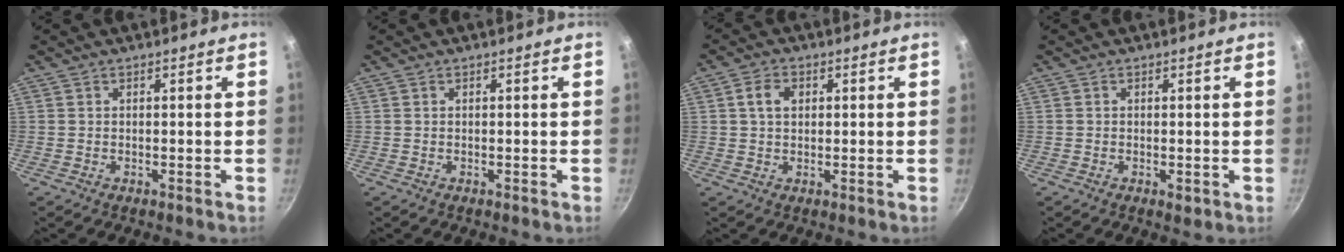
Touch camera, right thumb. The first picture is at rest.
{"total": 0.0}
{"total": 3.9, "force": [1.0, 2.8, 2.6], "torque": [-0.037, 0.005, 0.013]}
{"total": 1.3, "force": [-0.2, 0.8, 1.0], "torque": [-0.015, -0.003, -0.004]}